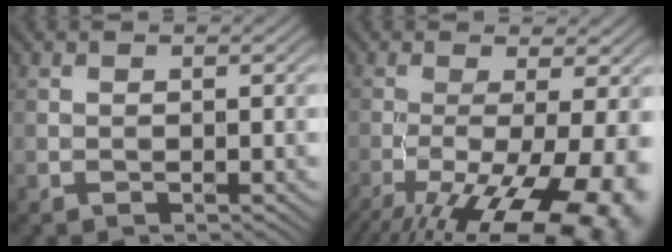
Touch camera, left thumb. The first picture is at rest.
{"total": 16.5, "force": [-8.1, 4.9, 13.5], "torque": [-0.207, -0.025, -0.107]}